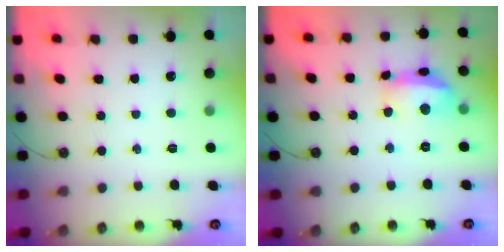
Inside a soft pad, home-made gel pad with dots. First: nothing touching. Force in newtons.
{"total": 13.4, "press": 13.3, "slide": 1.3}